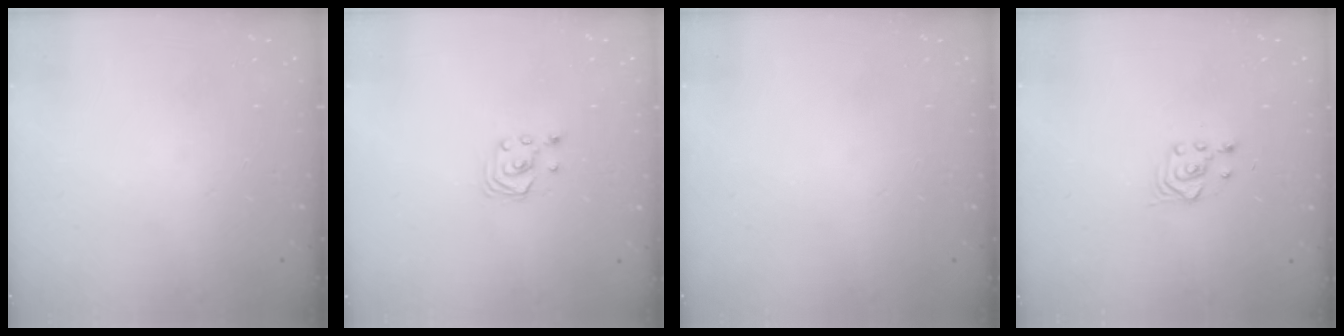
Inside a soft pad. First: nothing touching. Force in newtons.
{"total": 2.9, "press": 2.8, "slide": 0.3}
{"total": 0.0}
{"total": 3.4, "press": 3.1, "slide": 1.4}